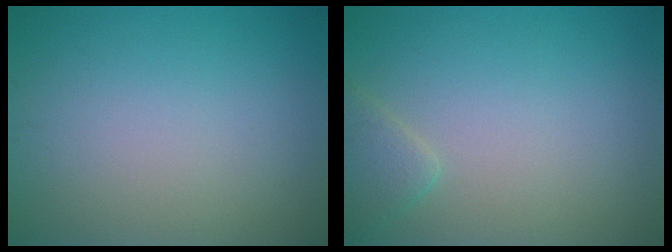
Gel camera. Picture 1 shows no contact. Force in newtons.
{"total": 1.9, "press": 1.9, "slide": 0.1}